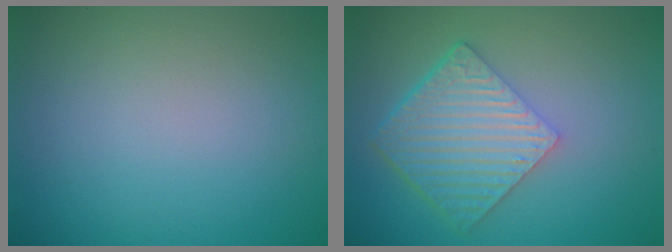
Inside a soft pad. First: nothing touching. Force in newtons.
{"total": 6.5, "press": 4.6, "slide": 4.6}